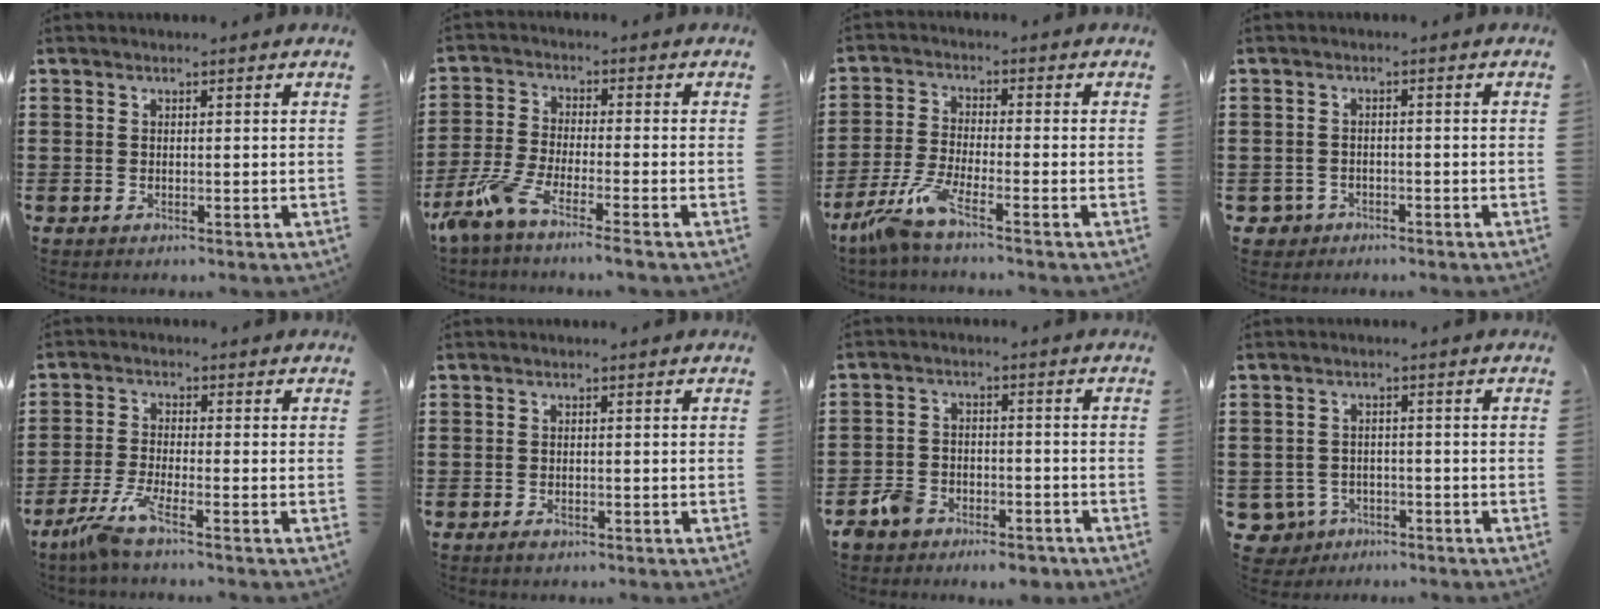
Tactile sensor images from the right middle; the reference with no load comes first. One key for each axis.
{"total": 5.9, "fx": -4.8, "fy": 0.1, "fz": 3.4, "tx": -0.104, "ty": -0.024, "tz": -0.101}
{"total": 6.2, "fx": -4.6, "fy": 0.3, "fz": 4.1, "tx": -0.107, "ty": -0.022, "tz": -0.094}
{"total": 2.0, "fx": -1.5, "fy": 1.2, "fz": 0.0, "tx": -0.014, "ty": -0.003, "tz": -0.038}
{"total": 4.8, "fx": -3.4, "fy": 0.0, "fz": 3.4, "tx": -0.091, "ty": -0.019, "tz": -0.069}
{"total": 0.8, "fx": -0.6, "fy": 0.3, "fz": 0.4, "tx": -0.010, "ty": -0.003, "tz": -0.011}
{"total": 5.2, "fx": -4.6, "fy": 2.2, "fz": 1.4, "tx": -0.050, "ty": 0.005, "tz": -0.098}
{"total": 3.0, "fx": -2.3, "fy": 1.8, "fz": 0.4, "tx": -0.032, "ty": -0.004, "tz": -0.053}